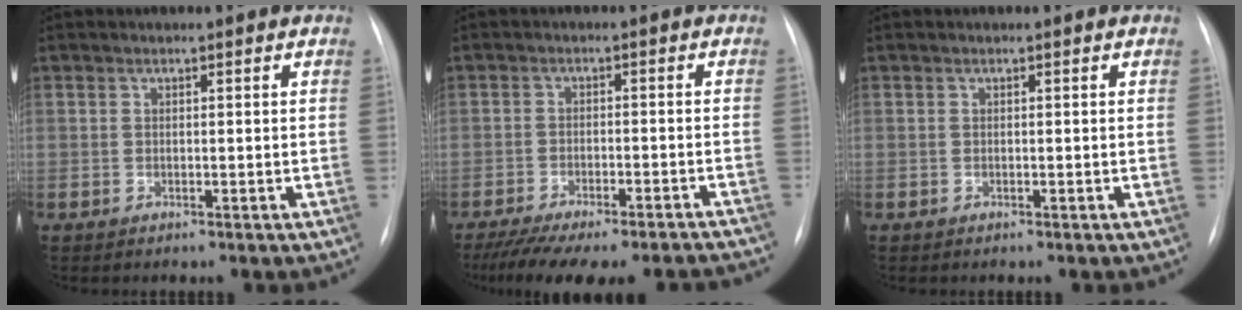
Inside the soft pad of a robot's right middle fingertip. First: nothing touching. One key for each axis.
{"total": 18.8, "fx": -16.3, "fy": 4.2, "fz": 8.2, "tx": -0.134, "ty": -0.016, "tz": -0.216}
{"total": 0.0}